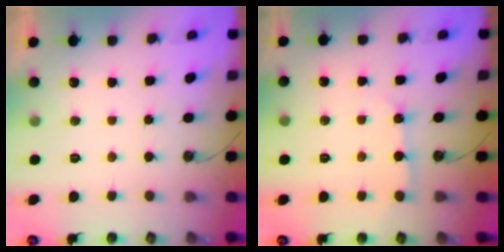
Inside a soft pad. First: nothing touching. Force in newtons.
{"total": 4.0, "press": 3.9, "slide": 0.5}